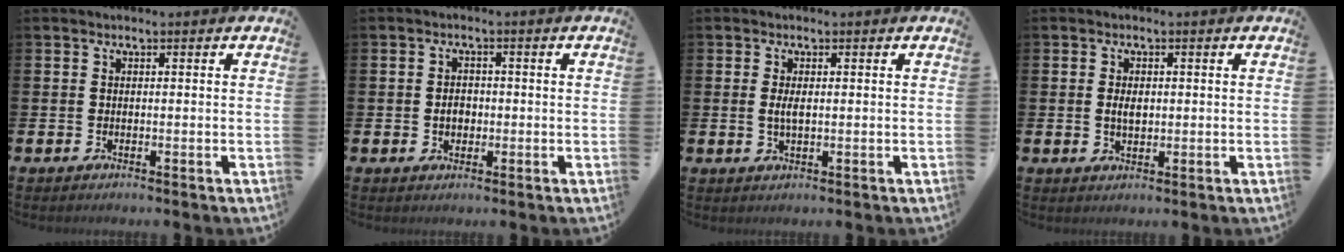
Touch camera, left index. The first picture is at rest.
{"total": 2.2, "force": [-0.3, 1.8, 1.3], "torque": [-0.011, 0.000, -0.012]}
{"total": 2.1, "force": [0.2, 0.8, 1.9], "torque": [-0.039, 0.003, 0.002]}
{"total": 2.3, "force": [0.2, 1.4, 1.8], "torque": [-0.022, 0.001, -0.002]}